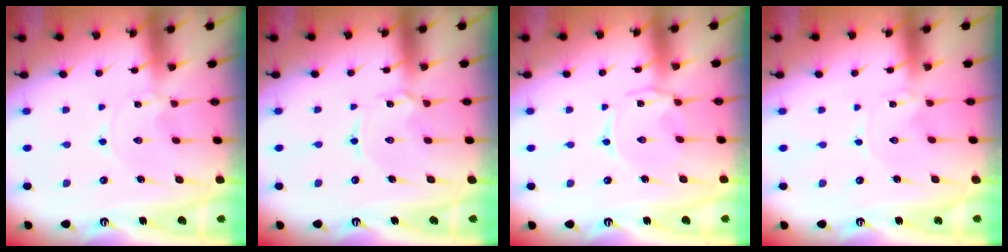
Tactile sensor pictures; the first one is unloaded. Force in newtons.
{"total": 2.2, "press": 2.2, "slide": 0.3}
{"total": 1.6, "press": 1.5, "slide": 0.4}
{"total": 0.0}